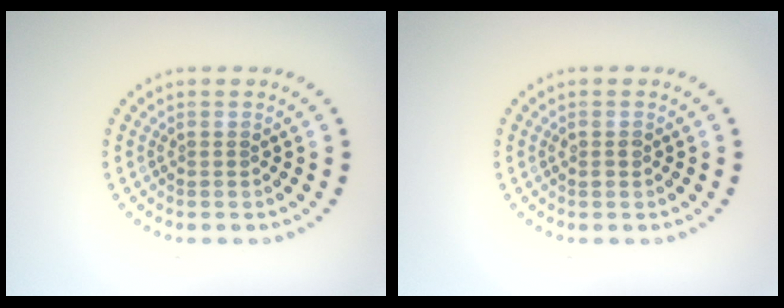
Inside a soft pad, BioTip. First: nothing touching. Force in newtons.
{"total": 0.8, "press": 0.8, "slide": 0.2}